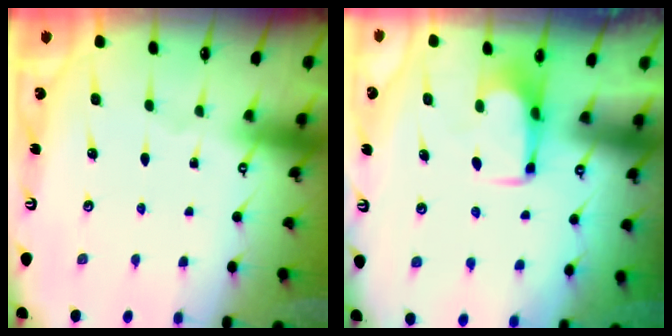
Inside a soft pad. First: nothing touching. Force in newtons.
{"total": 1.9, "press": 1.9, "slide": 0.2}